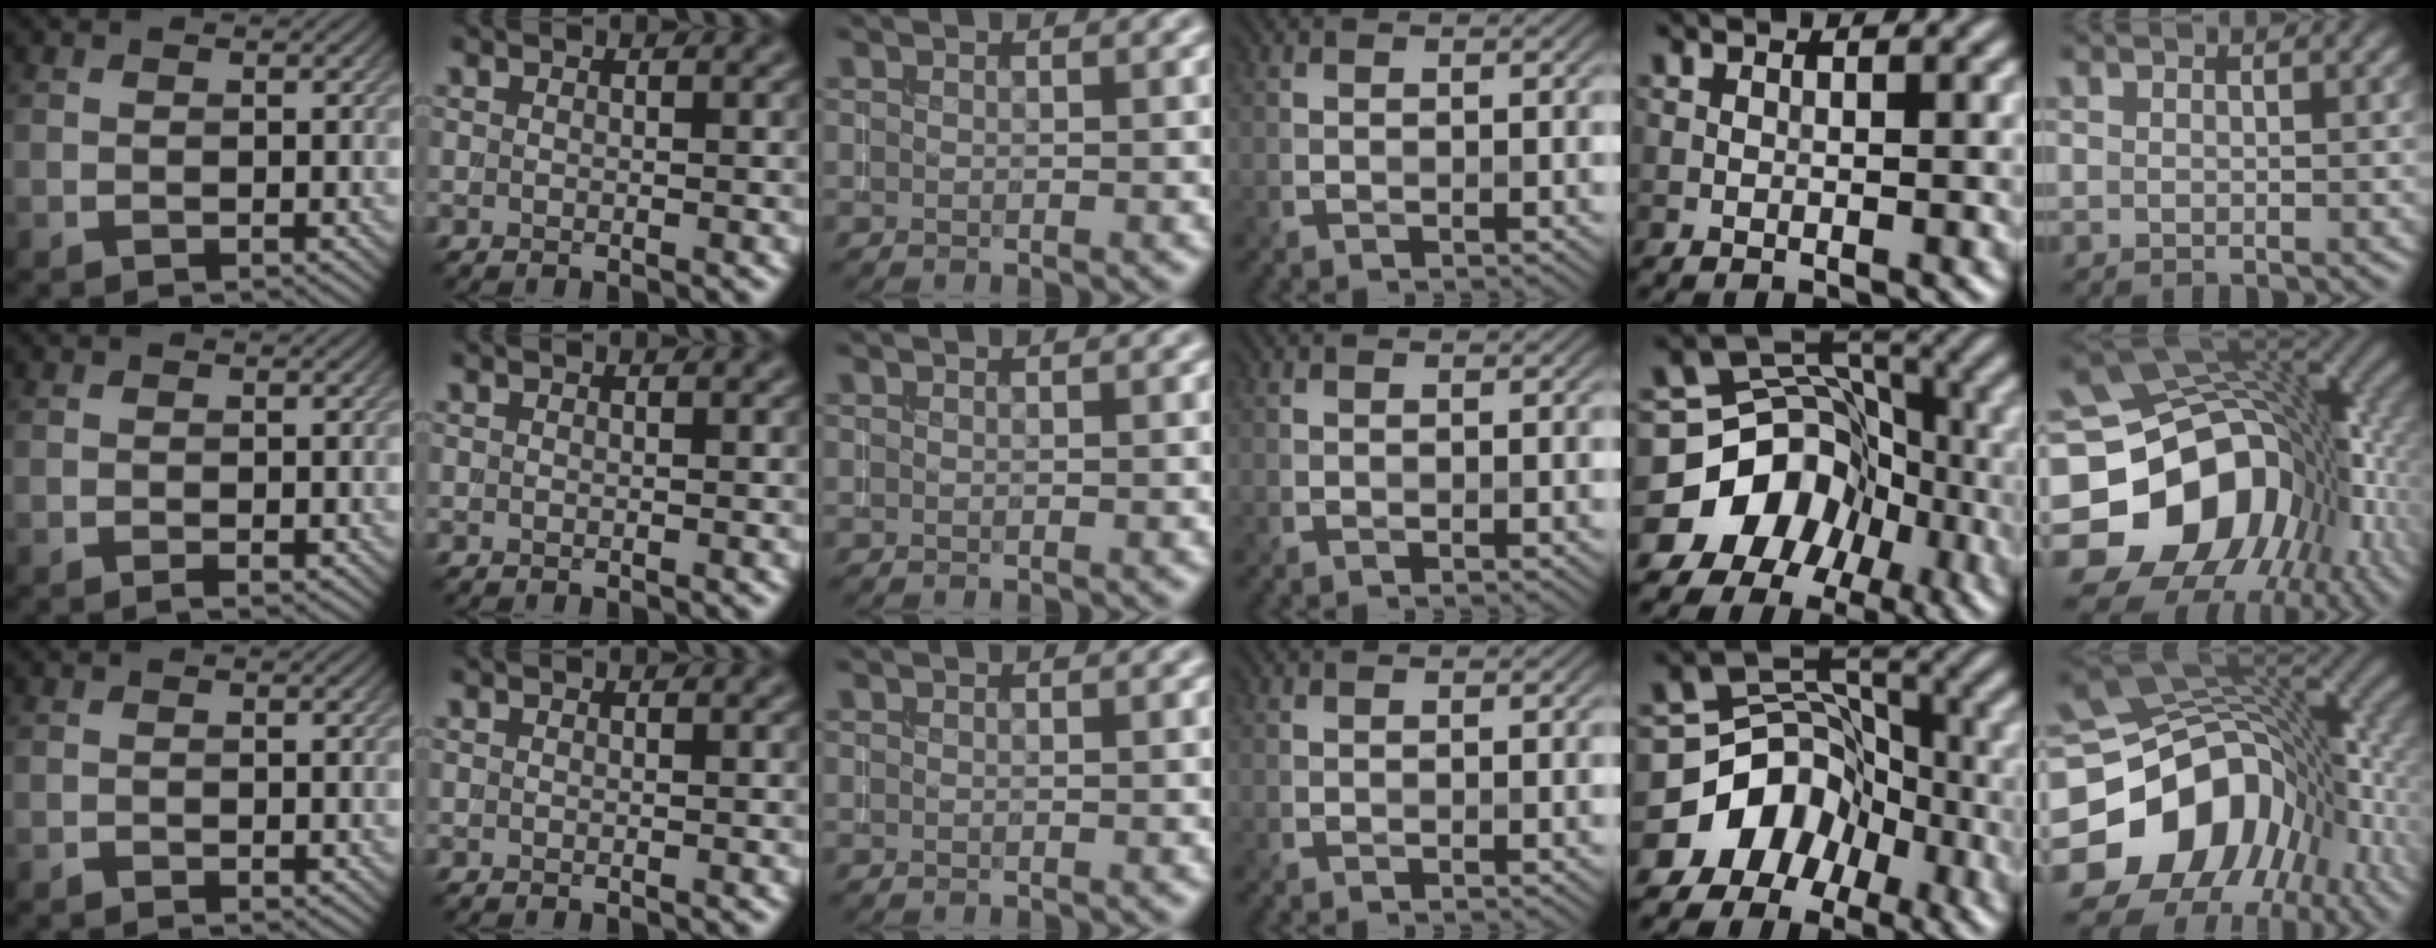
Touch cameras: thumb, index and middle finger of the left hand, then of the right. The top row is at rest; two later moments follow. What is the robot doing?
{"motion": "extract", "object": "drawer"}